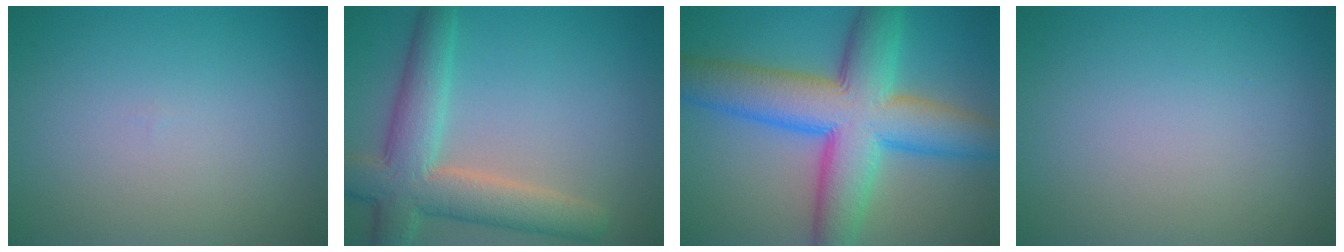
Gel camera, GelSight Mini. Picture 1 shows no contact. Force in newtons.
{"total": 6.9, "press": 6.9, "slide": 0.6}
{"total": 11.6, "press": 11.6, "slide": 0.3}
{"total": 0.0}